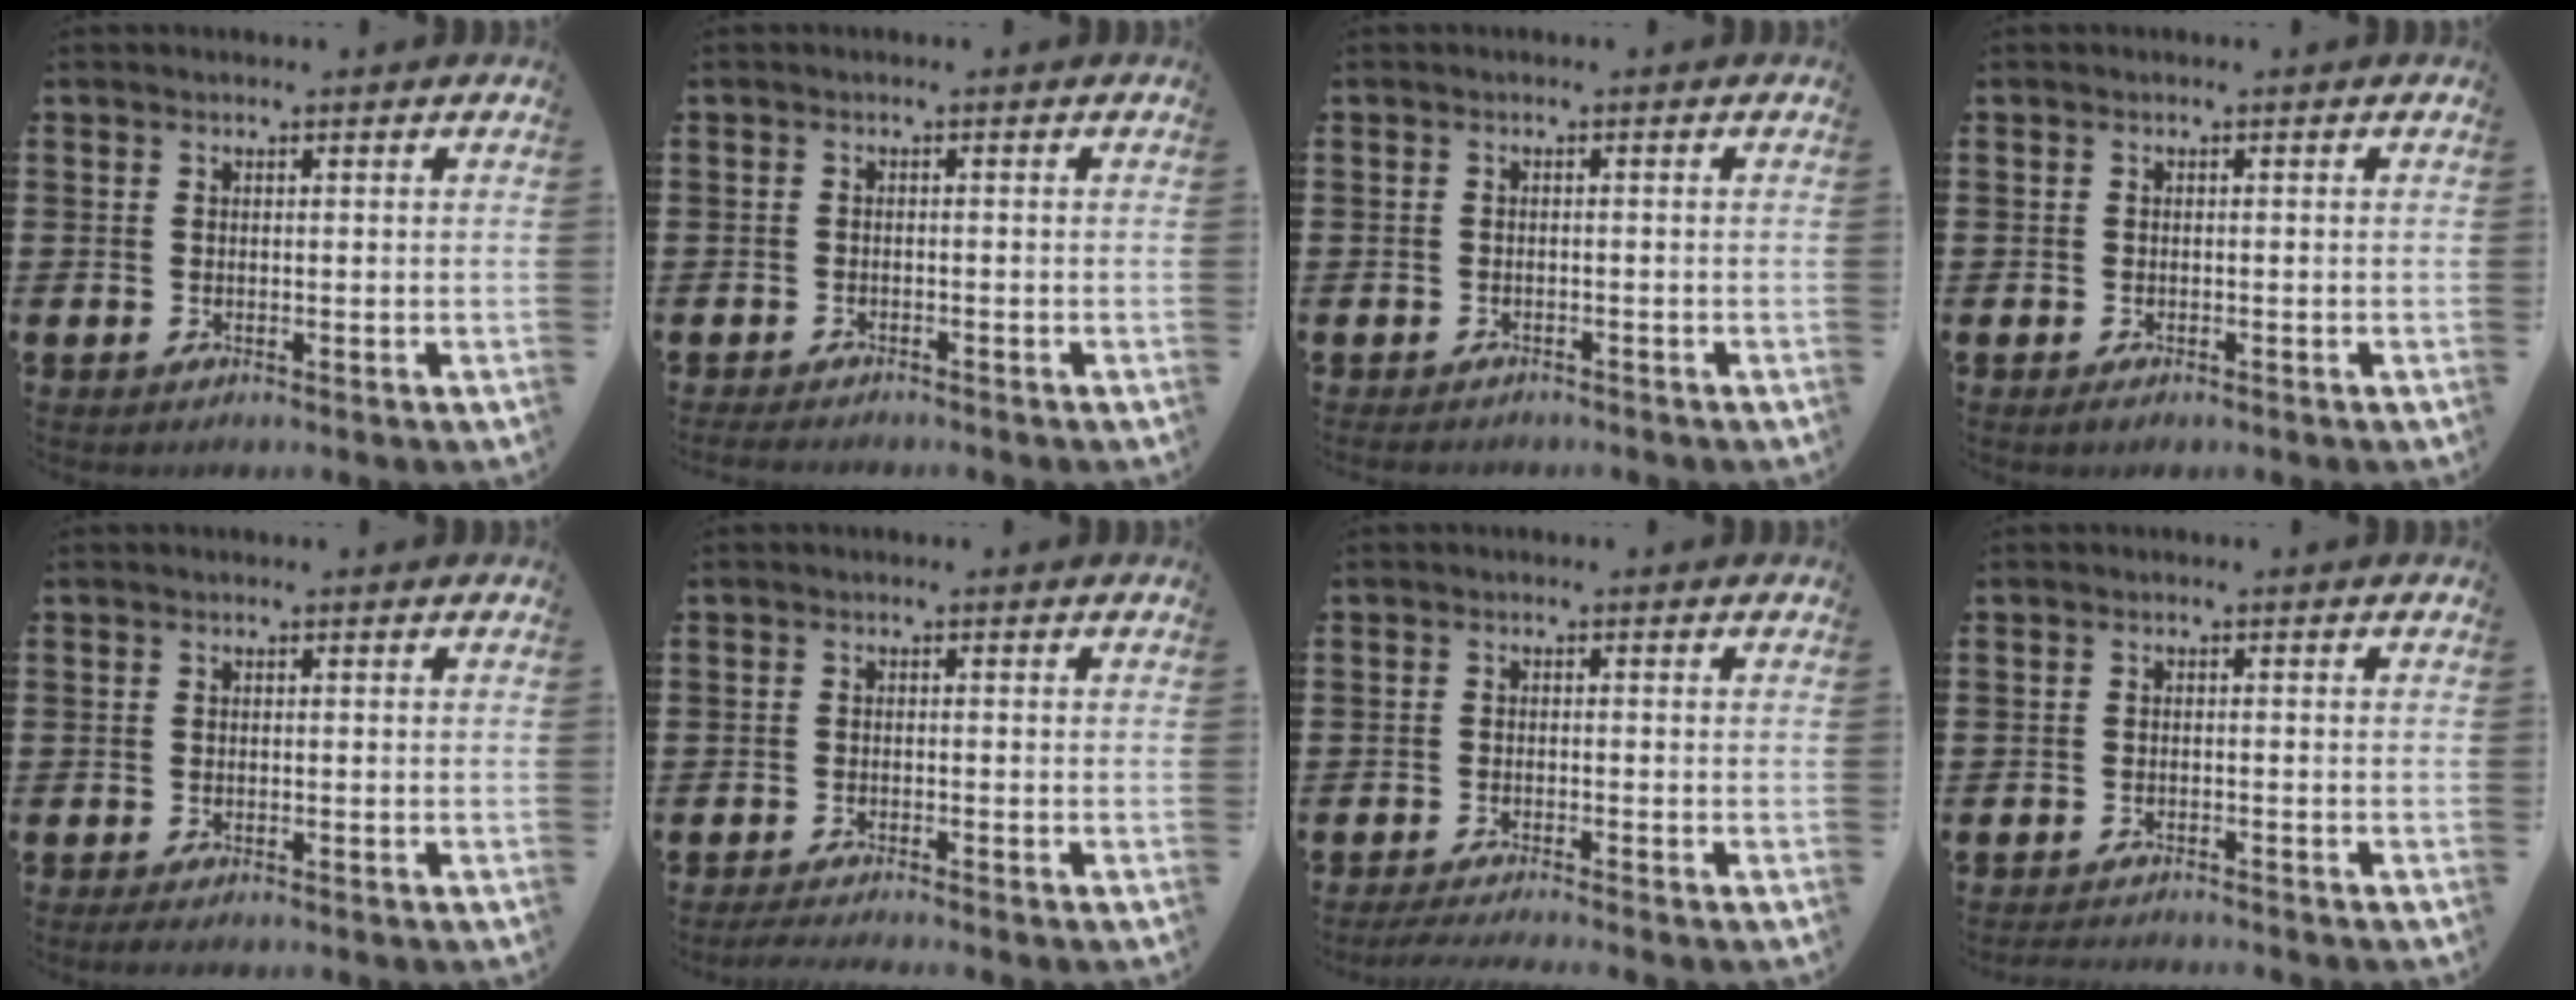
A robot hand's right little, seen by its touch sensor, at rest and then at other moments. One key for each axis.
{"total": 1.1, "fx": -1.1, "fy": 0.1, "fz": 0.3, "tx": -0.007, "ty": 0.002, "tz": -0.023}
{"total": 0.8, "fx": -0.8, "fy": 0.2, "fz": 0.1, "tx": -0.004, "ty": -0.001, "tz": -0.017}
{"total": 0.5, "fx": -0.3, "fy": 0.2, "fz": 0.4, "tx": -0.008, "ty": -0.001, "tz": -0.007}
{"total": 0.7, "fx": -0.5, "fy": 0.2, "fz": 0.5, "tx": -0.010, "ty": -0.001, "tz": -0.010}
{"total": 1.3, "fx": -1.2, "fy": -0.1, "fz": 0.5, "tx": -0.008, "ty": 0.002, "tz": -0.024}
{"total": 1.6, "fx": -1.4, "fy": -0.1, "fz": 0.6, "tx": -0.009, "ty": 0.003, "tz": -0.027}
{"total": 1.4, "fx": -1.4, "fy": -0.1, "fz": 0.1, "tx": -0.003, "ty": 0.002, "tz": -0.028}